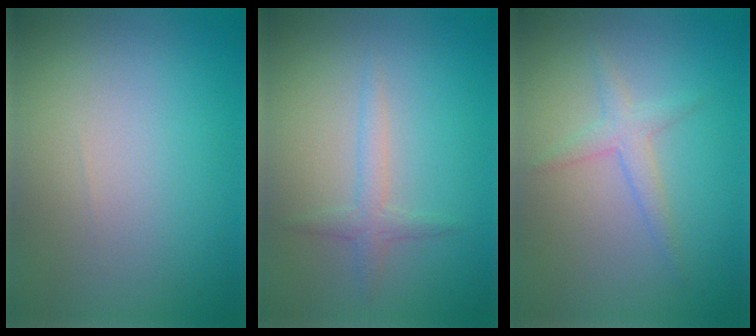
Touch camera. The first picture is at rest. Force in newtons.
{"total": 1.7, "press": 1.7, "slide": 0.0}
{"total": 1.8, "press": 1.8, "slide": 0.0}